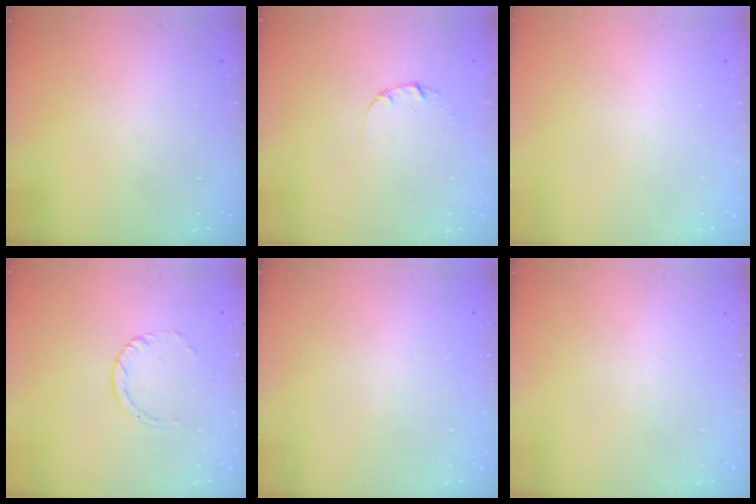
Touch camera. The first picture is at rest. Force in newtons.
{"total": 1.3, "press": 1.3, "slide": 0.2}
{"total": 0.0}
{"total": 1.0, "press": 1.0, "slide": 0.1}
{"total": 2.5, "press": 2.5, "slide": 0.2}
{"total": 0.0}